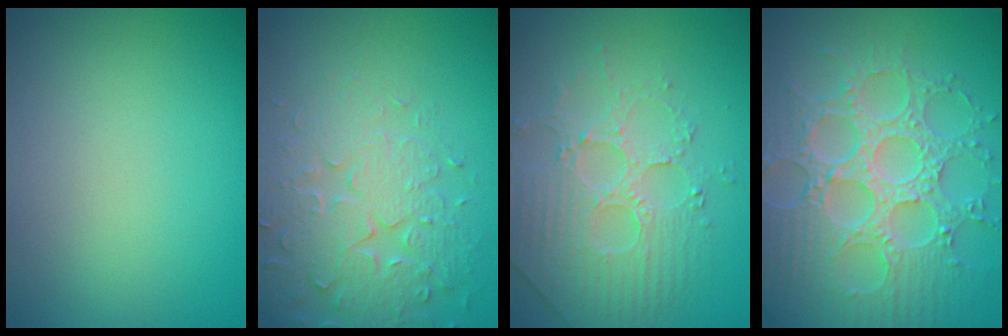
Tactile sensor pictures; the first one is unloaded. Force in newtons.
{"total": 5.1, "press": 4.7, "slide": 1.9}
{"total": 4.8, "press": 3.7, "slide": 3.0}
{"total": 8.7, "press": 6.3, "slide": 6.0}